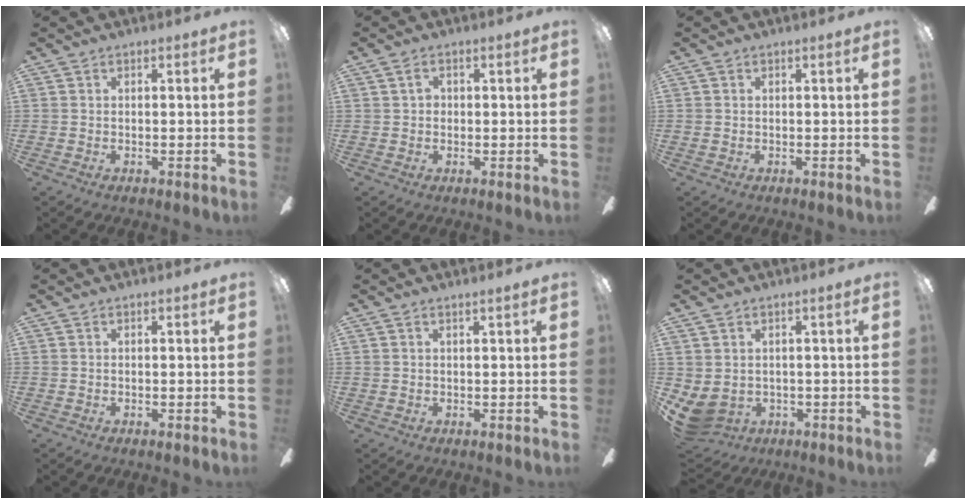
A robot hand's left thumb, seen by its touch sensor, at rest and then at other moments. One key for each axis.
{"total": 2.2, "fx": 0.4, "fy": 1.6, "fz": 1.4, "tx": -0.020, "ty": 0.005, "tz": 0.004}
{"total": 0.0}
{"total": 0.0}
{"total": 1.0, "fx": 0.7, "fy": 0.0, "fz": 0.7, "tx": -0.013, "ty": 0.001, "tz": 0.012}
{"total": 3.9, "fx": 0.0, "fy": 3.1, "fz": 2.3, "tx": -0.073, "ty": -0.008, "tz": -0.003}